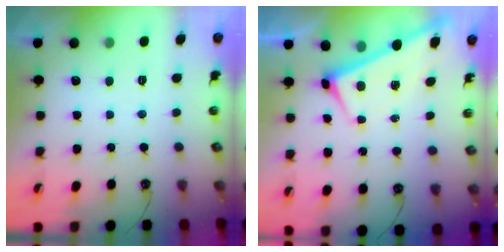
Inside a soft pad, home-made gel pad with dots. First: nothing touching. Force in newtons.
{"total": 1.2, "press": 1.2, "slide": 0.1}